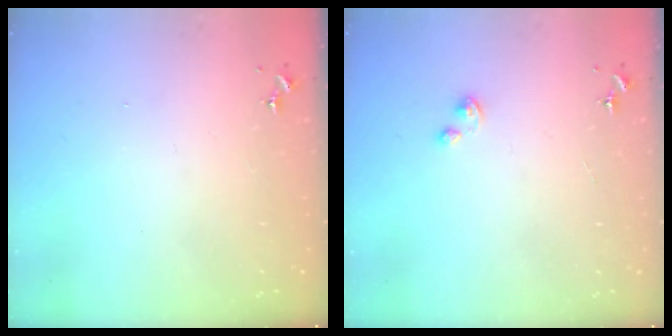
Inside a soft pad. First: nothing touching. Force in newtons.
{"total": 2.1, "press": 2.0, "slide": 0.5}